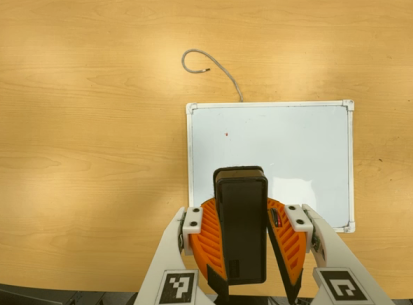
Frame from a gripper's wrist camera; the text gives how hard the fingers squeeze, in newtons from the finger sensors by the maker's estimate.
{"total": 10.5, "left": 10.2, "right": 10.8}